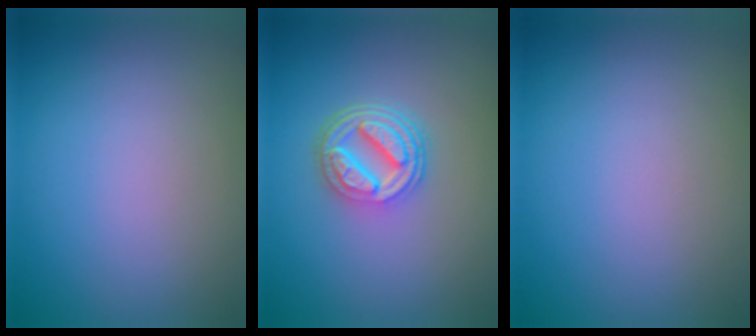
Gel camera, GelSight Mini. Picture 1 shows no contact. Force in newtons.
{"total": 5.2, "press": 3.9, "slide": 3.5}
{"total": 0.0}